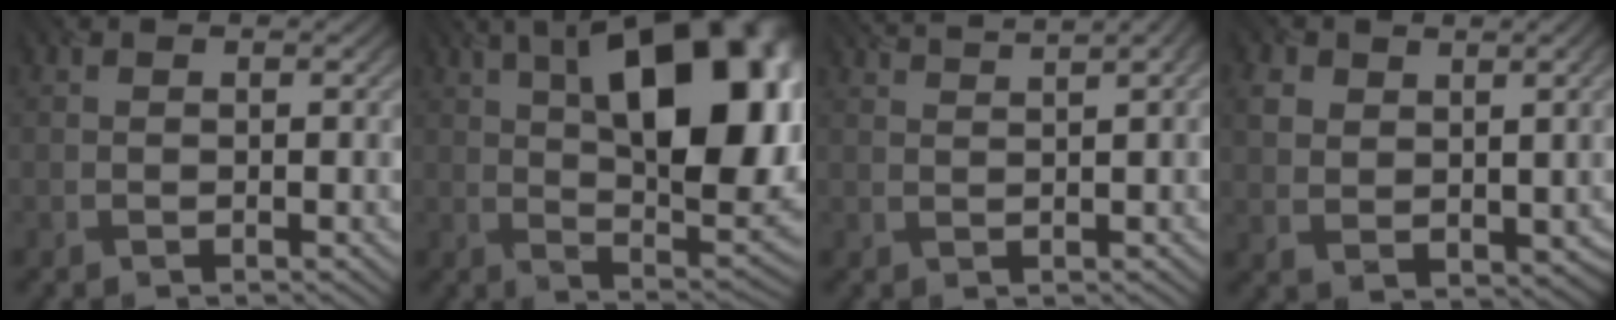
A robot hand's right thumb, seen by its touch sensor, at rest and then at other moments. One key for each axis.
{"total": 18.9, "fx": 5.4, "fy": 8.0, "fz": 16.2, "tx": -0.213, "ty": 0.028, "tz": 0.071}
{"total": 4.6, "fx": 3.3, "fy": 0.6, "fz": 3.1, "tx": -0.055, "ty": 0.024, "tz": 0.049}
{"total": 4.1, "fx": 2.0, "fy": 3.0, "fz": 1.8, "tx": -0.052, "ty": -0.005, "tz": 0.043}